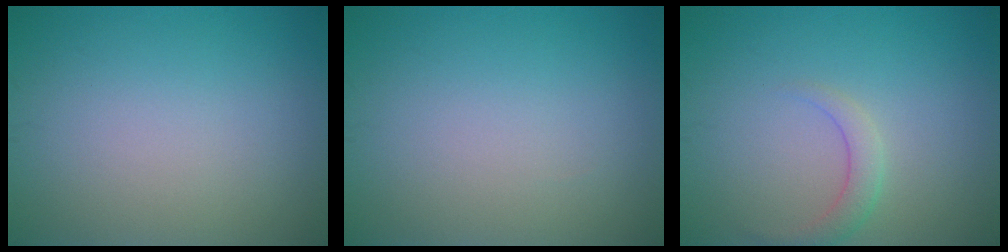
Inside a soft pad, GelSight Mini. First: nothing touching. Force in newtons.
{"total": 0.0}
{"total": 1.8, "press": 1.8, "slide": 0.1}